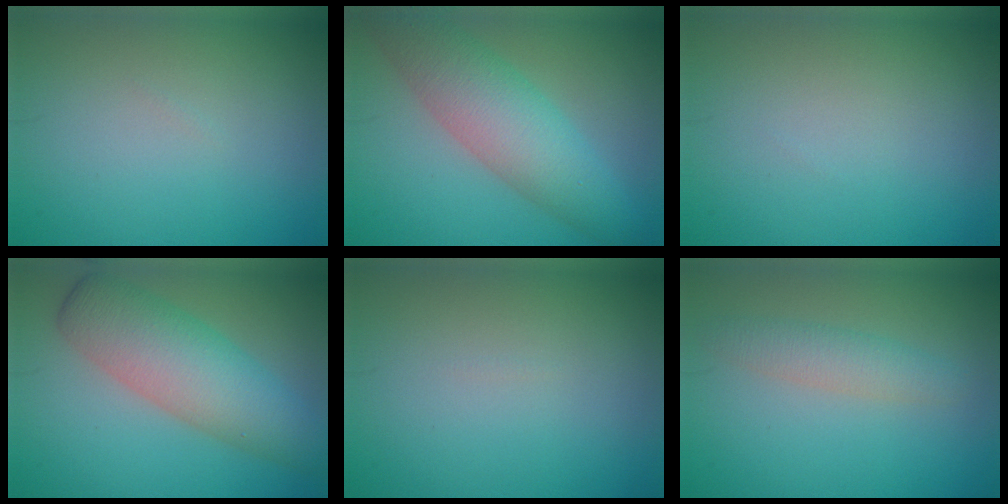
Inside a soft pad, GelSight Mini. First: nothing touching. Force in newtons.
{"total": 7.1, "press": 7.0, "slide": 0.3}
{"total": 0.0}
{"total": 7.4, "press": 7.4, "slide": 0.3}
{"total": 0.0}
{"total": 2.5, "press": 2.5, "slide": 0.1}